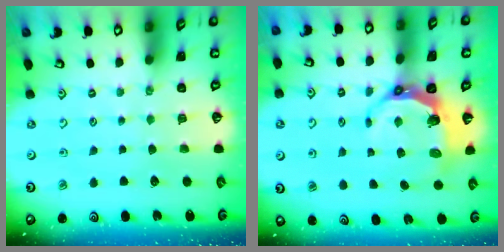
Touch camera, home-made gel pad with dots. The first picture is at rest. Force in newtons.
{"total": 6.4, "press": 5.0, "slide": 4.0}